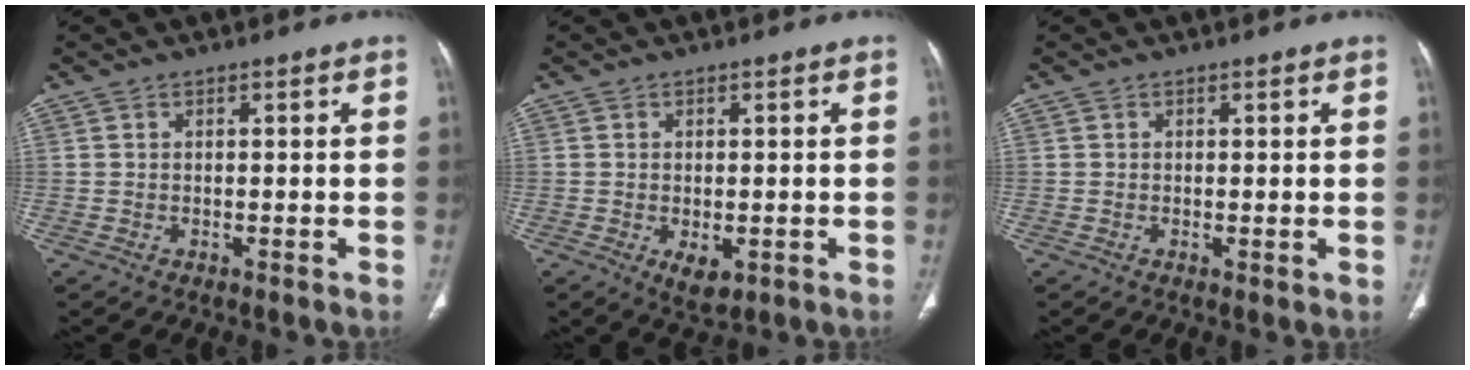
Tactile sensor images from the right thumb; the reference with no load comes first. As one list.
[{"total": 3.9, "force": [-1.2, 2.2, 3.0], "torque": [-0.046, -0.008, -0.010]}, {"total": 0.6, "force": [0.0, 0.2, 0.5], "torque": [-0.011, -0.004, 0.000]}]